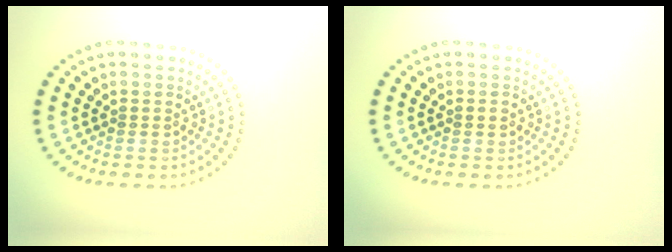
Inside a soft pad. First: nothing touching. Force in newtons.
{"total": 0.7, "press": 0.7, "slide": 0.2}